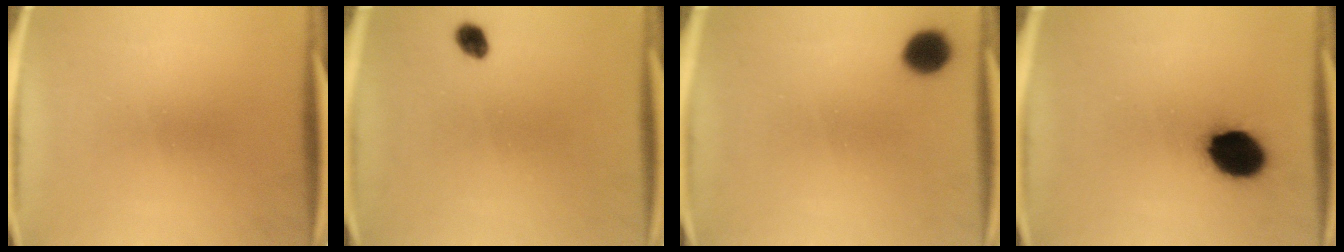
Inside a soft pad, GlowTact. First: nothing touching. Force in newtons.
{"total": 2.2}
{"total": 7.3}
{"total": 12.2}